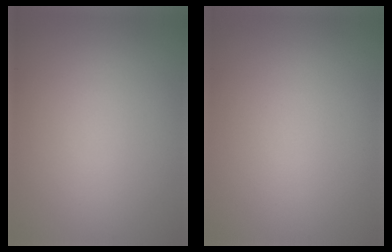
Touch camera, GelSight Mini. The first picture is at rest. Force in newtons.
{"total": 0.0}